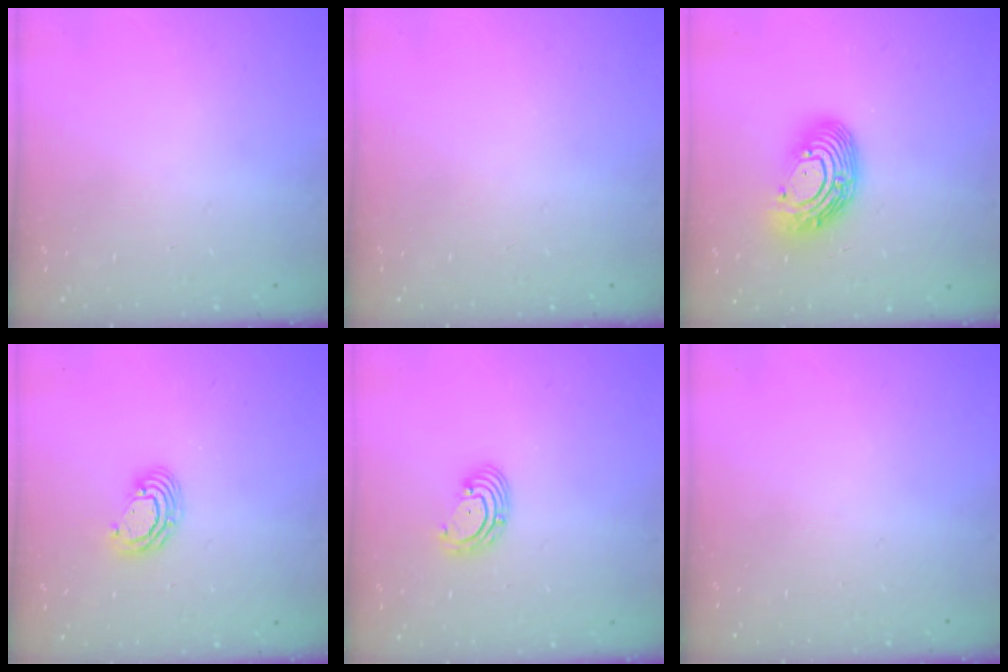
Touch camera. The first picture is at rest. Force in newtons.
{"total": 0.0}
{"total": 13.2, "press": 13.2, "slide": 0.8}
{"total": 5.4, "press": 5.4, "slide": 0.2}
{"total": 2.8, "press": 2.8, "slide": 0.2}
{"total": 0.0}